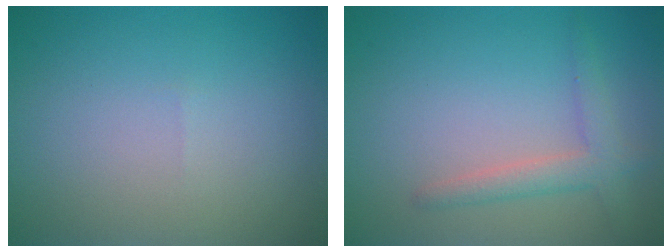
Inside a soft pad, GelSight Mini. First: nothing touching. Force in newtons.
{"total": 2.5, "press": 2.5, "slide": 0.1}